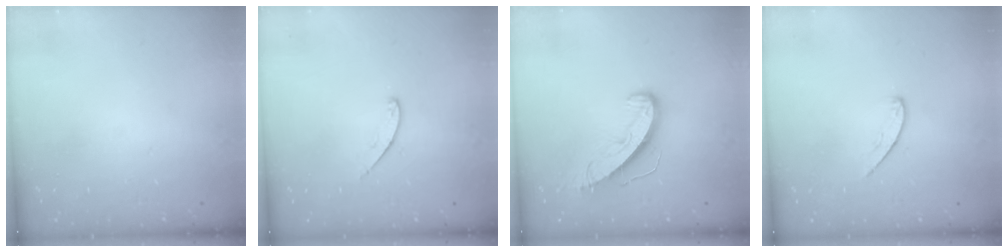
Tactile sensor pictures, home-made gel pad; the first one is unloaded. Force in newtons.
{"total": 5.9, "press": 5.9, "slide": 0.6}
{"total": 8.8, "press": 8.8, "slide": 0.3}
{"total": 5.3, "press": 5.3, "slide": 0.5}